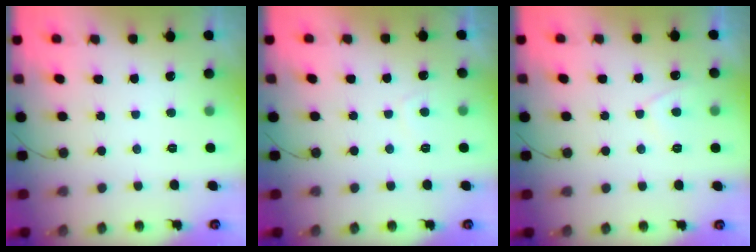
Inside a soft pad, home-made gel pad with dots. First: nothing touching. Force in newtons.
{"total": 0.8, "press": 0.6, "slide": 0.5}
{"total": 2.8, "press": 2.7, "slide": 0.5}